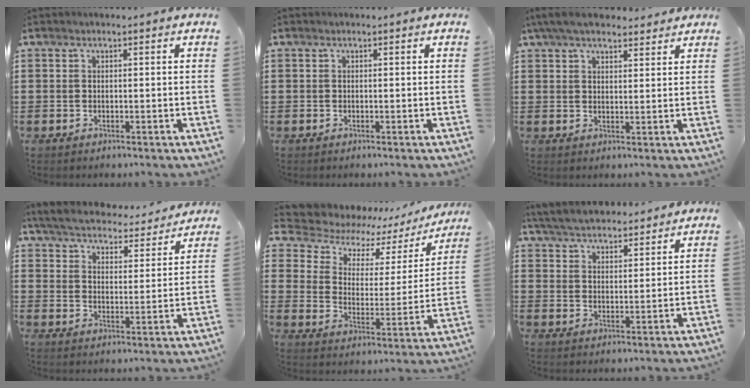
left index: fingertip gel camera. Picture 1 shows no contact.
{"total": 0.0}
{"total": 5.3, "force": [4.4, 1.6, 2.4], "torque": [-0.059, 0.000, 0.083]}
{"total": 5.3, "force": [5.2, 0.1, 1.0], "torque": [-0.046, -0.037, 0.088]}
{"total": 5.4, "force": [4.0, 3.1, 1.9], "torque": [-0.055, -0.030, 0.064]}
{"total": 5.1, "force": [4.9, 0.9, 0.8], "torque": [-0.036, -0.017, 0.089]}